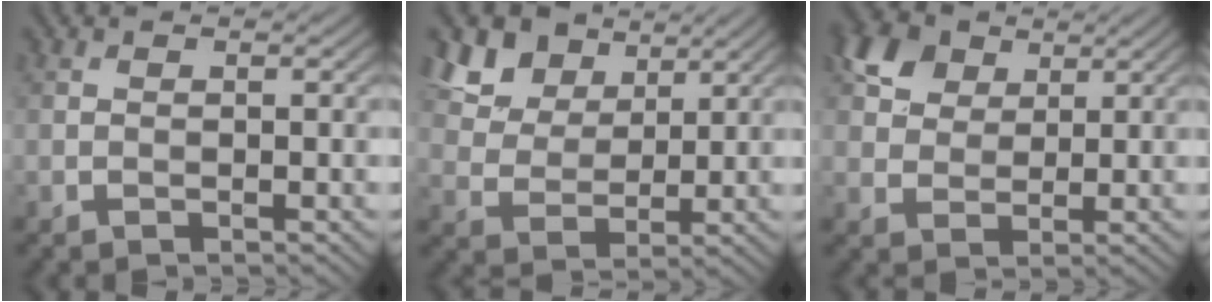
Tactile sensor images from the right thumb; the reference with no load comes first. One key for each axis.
{"total": 8.6, "fx": 5.4, "fy": 5.4, "fz": 4.0, "tx": -0.111, "ty": -0.006, "tz": 0.113}
{"total": 6.6, "fx": 3.5, "fy": 4.6, "fz": 3.2, "tx": -0.083, "ty": 0.011, "tz": 0.063}